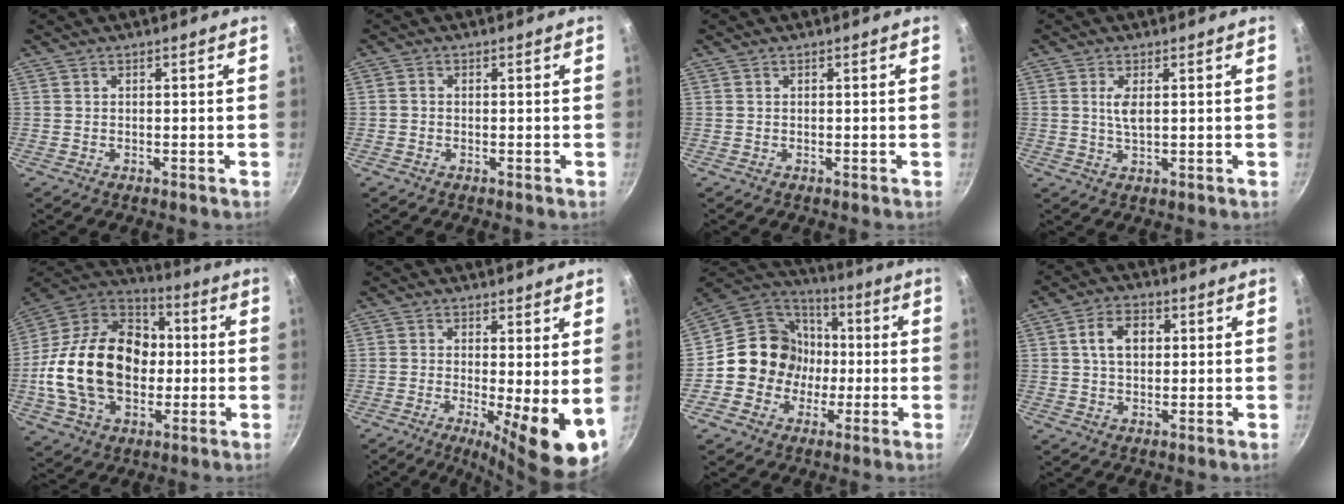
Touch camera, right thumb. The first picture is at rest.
{"total": 0.8, "force": [-0.3, 0.6, 0.4], "torque": [-0.006, 0.004, -0.007]}
{"total": 0.0}
{"total": 3.3, "force": [0.8, 1.3, 2.9], "torque": [-0.056, -0.005, 0.017]}
{"total": 25.9, "force": [-1.4, 18.5, 18.2], "torque": [-0.299, 0.040, -0.025]}
{"total": 11.0, "force": [-1.4, 2.8, 10.6], "torque": [-0.136, -0.013, -0.016]}
{"total": 15.2, "force": [-1.4, 14.2, 5.2], "torque": [-0.046, 0.035, -0.035]}
{"total": 7.0, "force": [1.4, 4.9, 4.9], "torque": [-0.065, 0.009, 0.020]}